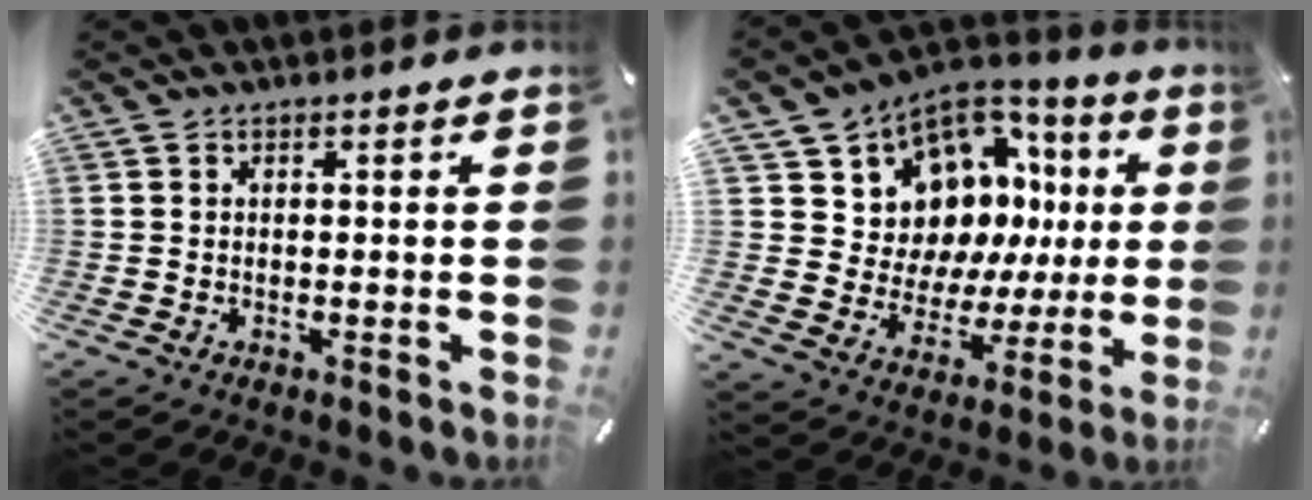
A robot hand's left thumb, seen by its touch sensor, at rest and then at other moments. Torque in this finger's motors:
{"motor_torque": [2.52, 2.49, 0.60, -0.05, 0.07]}